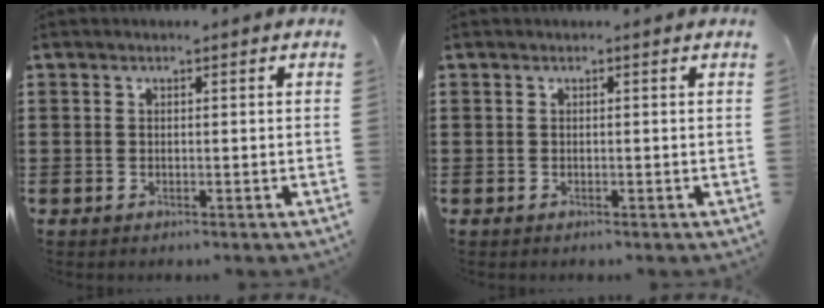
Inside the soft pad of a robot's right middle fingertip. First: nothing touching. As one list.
[{"total": 0.0}]